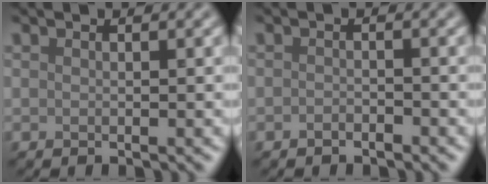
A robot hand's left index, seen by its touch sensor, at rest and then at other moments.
{"total": 0.8, "force": [-0.6, 0.3, 0.5], "torque": [-0.010, 0.000, -0.012]}